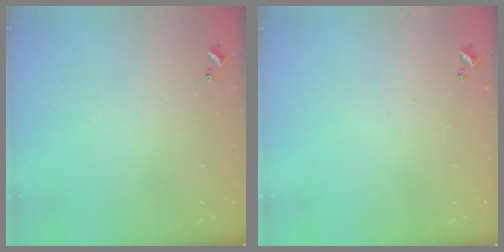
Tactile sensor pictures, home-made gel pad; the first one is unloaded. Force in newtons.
{"total": 0.0}